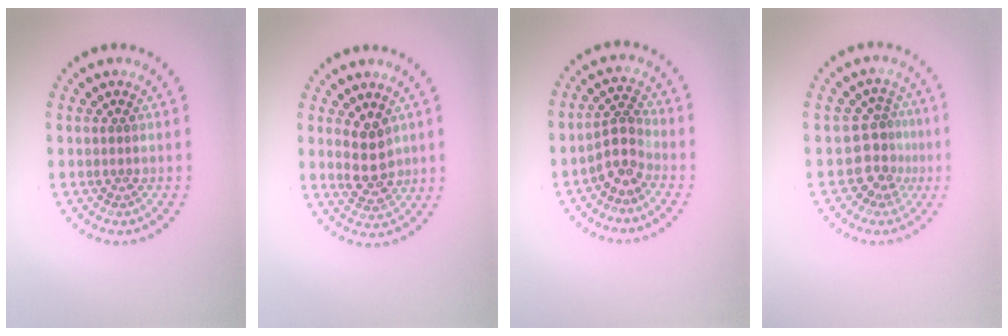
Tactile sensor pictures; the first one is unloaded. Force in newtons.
{"total": 3.1, "press": 3.0, "slide": 0.8}
{"total": 2.7, "press": 2.1, "slide": 1.7}
{"total": 3.2, "press": 2.5, "slide": 2.0}